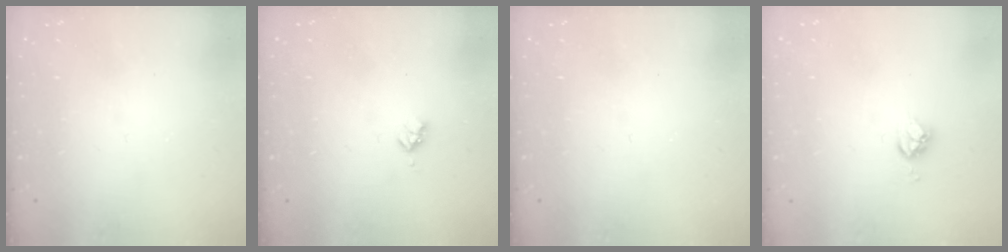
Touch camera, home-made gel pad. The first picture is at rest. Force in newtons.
{"total": 2.9, "press": 2.9, "slide": 0.5}
{"total": 0.0}
{"total": 5.4, "press": 5.4, "slide": 0.1}